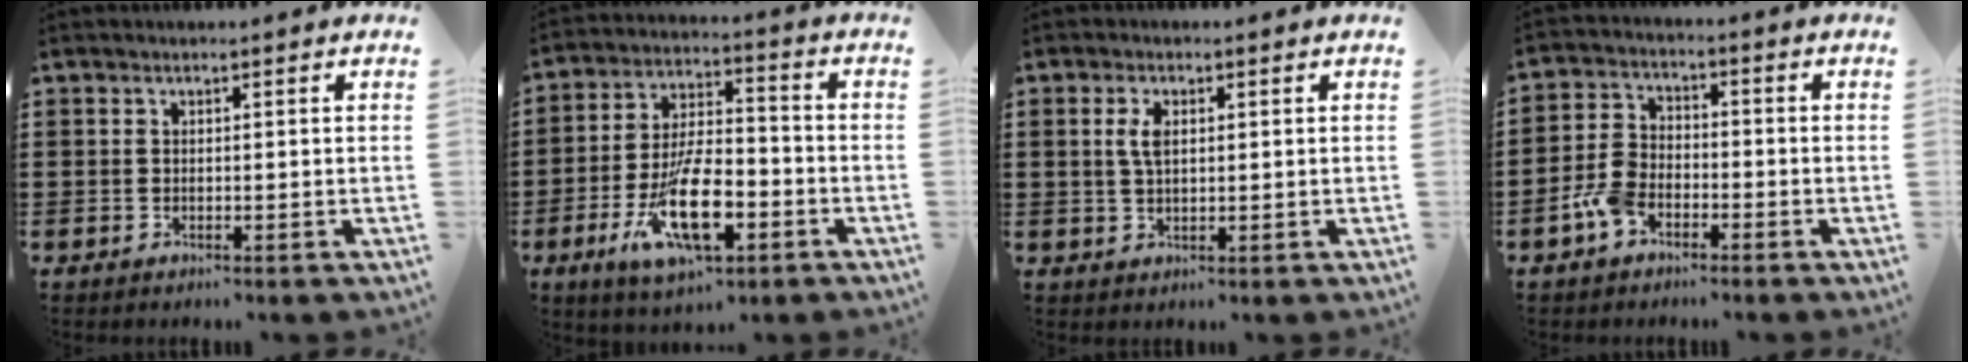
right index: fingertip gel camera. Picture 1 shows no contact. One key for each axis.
{"total": 13.4, "fx": -5.4, "fy": 5.7, "fz": 10.8, "tx": -0.211, "ty": 0.002, "tz": -0.096}
{"total": 3.3, "fx": 0.8, "fy": 1.5, "fz": 2.8, "tx": -0.061, "ty": 0.007, "tz": 0.012}
{"total": 5.4, "fx": -3.1, "fy": 3.0, "fz": 3.2, "tx": -0.090, "ty": 0.005, "tz": -0.067}